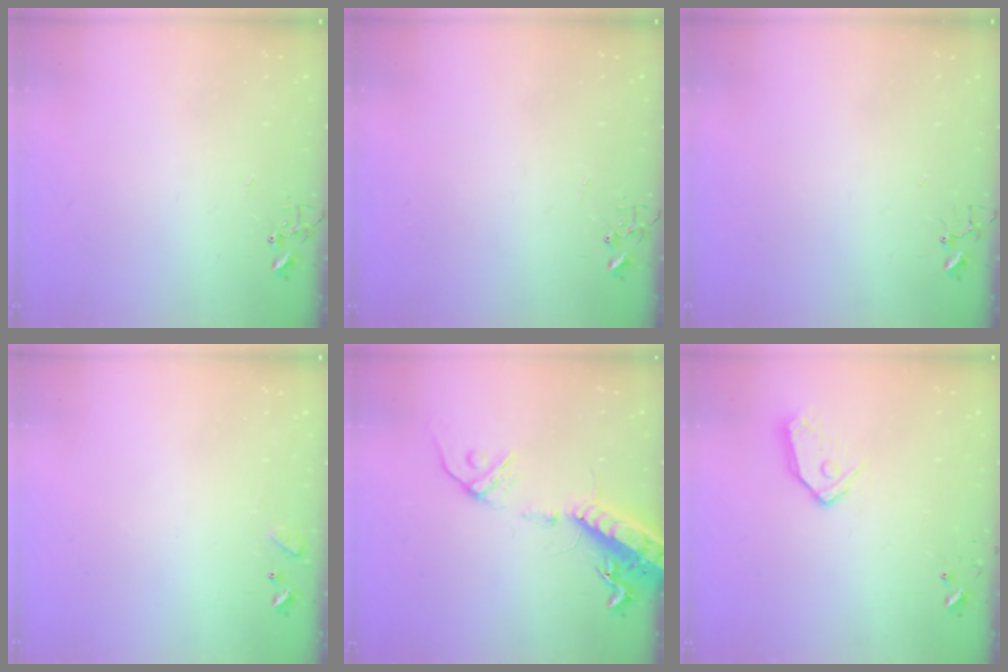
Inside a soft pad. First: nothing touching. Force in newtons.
{"total": 0.0}
{"total": 3.8, "press": 3.7, "slide": 0.3}
{"total": 6.4, "press": 6.4, "slide": 0.5}
{"total": 16.2, "press": 15.8, "slide": 3.4}
{"total": 10.1, "press": 10.1, "slide": 1.2}